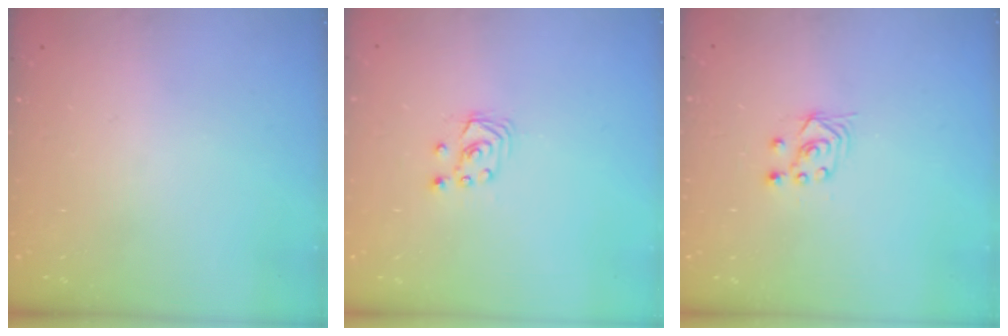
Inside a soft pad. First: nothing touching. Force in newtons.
{"total": 2.6, "press": 2.6, "slide": 0.3}
{"total": 2.8, "press": 2.4, "slide": 1.4}